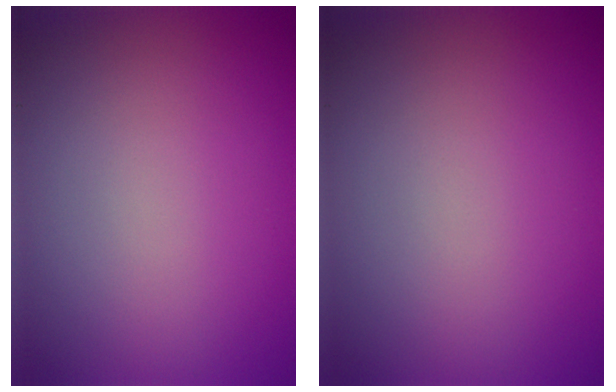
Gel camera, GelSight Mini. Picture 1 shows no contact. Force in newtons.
{"total": 0.0}